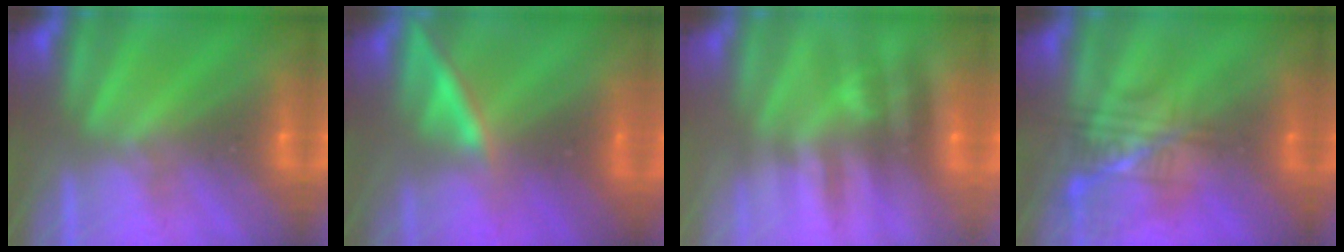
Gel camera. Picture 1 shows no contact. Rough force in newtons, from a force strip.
{"total": 2.2}
{"total": 2.5}
{"total": 2.4}